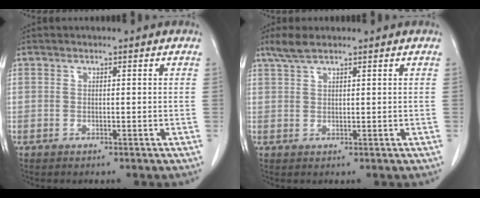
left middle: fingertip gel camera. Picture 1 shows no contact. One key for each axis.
{"total": 2.9, "fx": 2.3, "fy": 0.5, "fz": 1.7, "tx": -0.044, "ty": 0.009, "tz": 0.051}